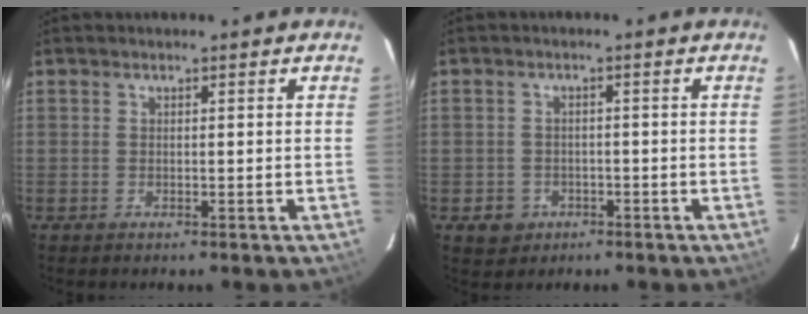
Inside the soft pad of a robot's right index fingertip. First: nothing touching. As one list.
[{"total": 4.2, "force": [-1.7, 3.8, 0.7], "torque": [-0.022, 0.011, -0.020]}]